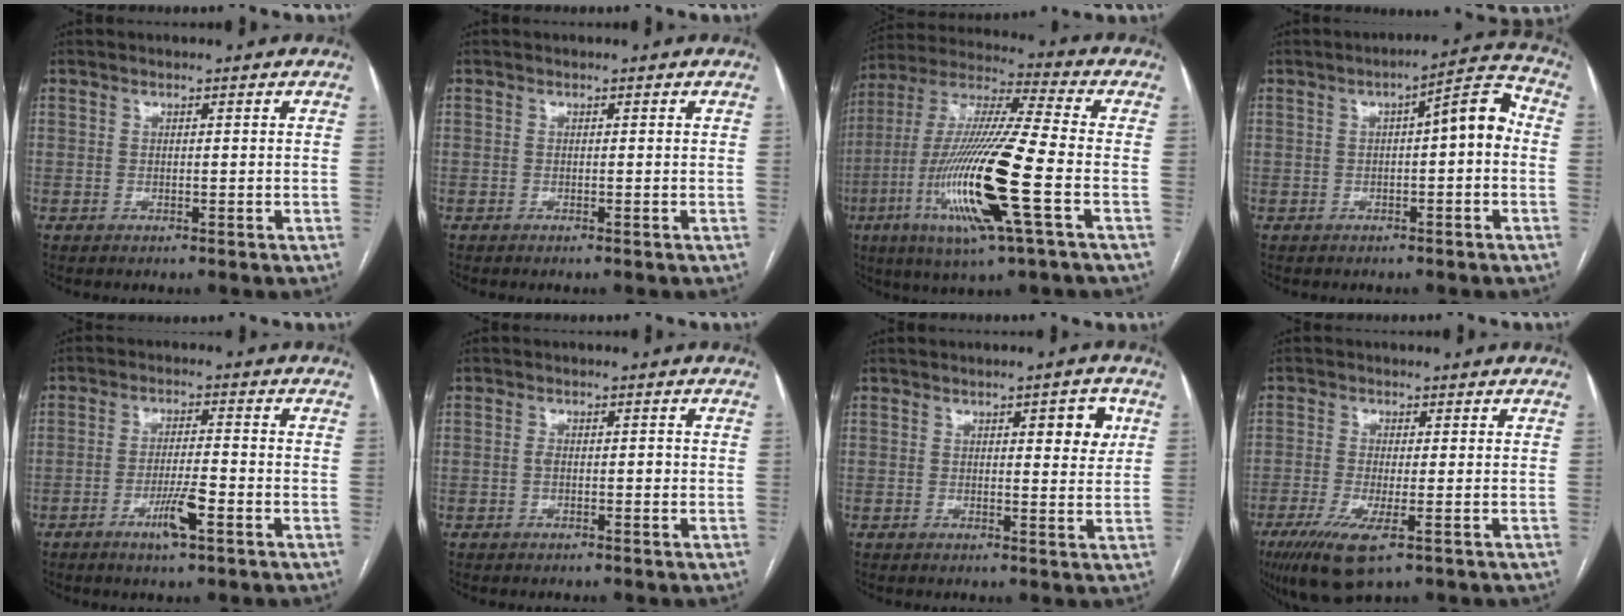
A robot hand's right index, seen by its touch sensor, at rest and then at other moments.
{"total": 0.0}
{"total": 20.3, "force": [-6.1, 1.0, 19.4], "torque": [-0.412, -0.025, -0.118]}
{"total": 7.0, "force": [0.1, 1.5, 6.8], "torque": [-0.092, 0.030, -0.001]}
{"total": 5.7, "force": [-2.8, 0.5, 5.0], "torque": [-0.093, -0.005, -0.051]}
{"total": 1.8, "force": [-0.3, 0.9, 1.5], "torque": [-0.027, 0.008, -0.003]}
{"total": 4.5, "force": [1.7, 1.4, 4.0], "torque": [-0.047, -0.001, 0.020]}
{"total": 7.9, "force": [-4.1, 1.5, 6.5], "torque": [-0.126, -0.023, -0.068]}